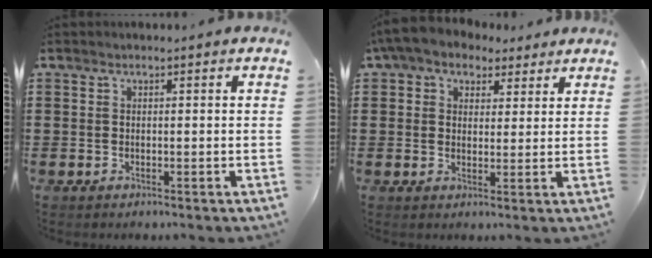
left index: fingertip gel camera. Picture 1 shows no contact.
{"total": 5.1, "force": [3.6, 3.1, 1.9], "torque": [-0.057, 0.001, 0.066]}